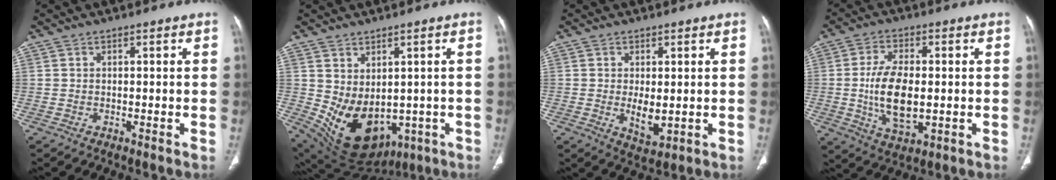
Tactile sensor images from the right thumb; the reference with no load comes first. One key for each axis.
{"total": 15.0, "fx": -2.3, "fy": 10.4, "fz": 10.5, "tx": -0.163, "ty": -0.009, "tz": 0.006}
{"total": 4.8, "fx": -0.3, "fy": 2.3, "fz": 4.2, "tx": -0.065, "ty": -0.014, "tz": 0.004}
{"total": 11.6, "fx": -0.8, "fy": 5.8, "fz": 10.0, "tx": -0.187, "ty": -0.006, "tz": -0.009}